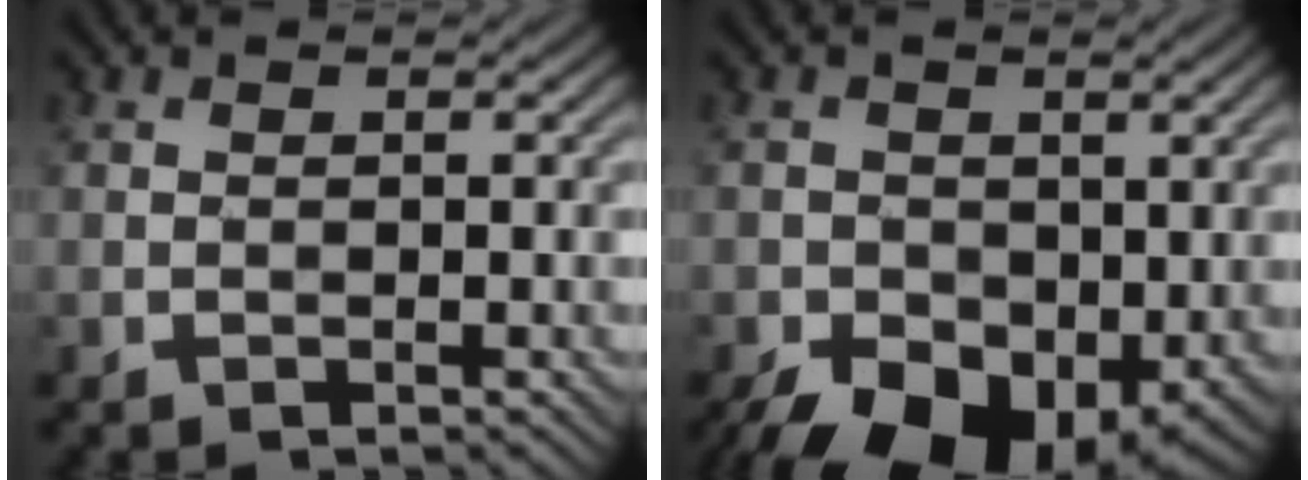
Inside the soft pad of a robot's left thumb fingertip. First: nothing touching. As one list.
[{"total": 10.9, "force": [-4.8, 7.0, 6.8], "torque": [-0.119, -0.024, -0.074]}]